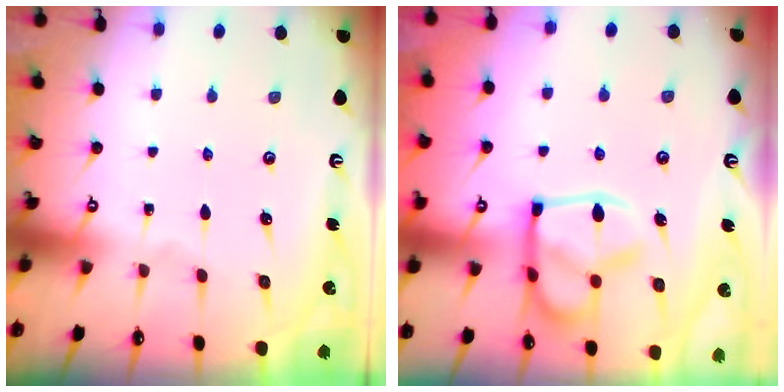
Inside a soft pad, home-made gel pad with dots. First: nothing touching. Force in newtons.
{"total": 16.3, "press": 16.2, "slide": 1.7}